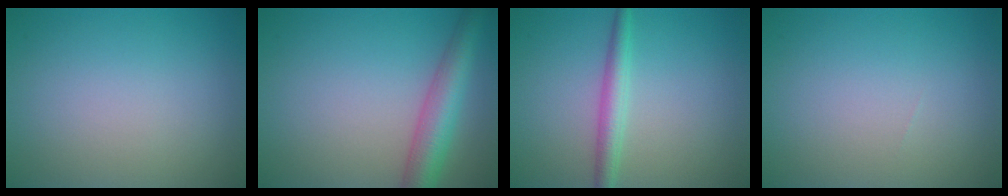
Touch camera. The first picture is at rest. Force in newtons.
{"total": 5.1, "press": 5.1, "slide": 0.2}
{"total": 2.5, "press": 2.5, "slide": 0.1}
{"total": 0.0}